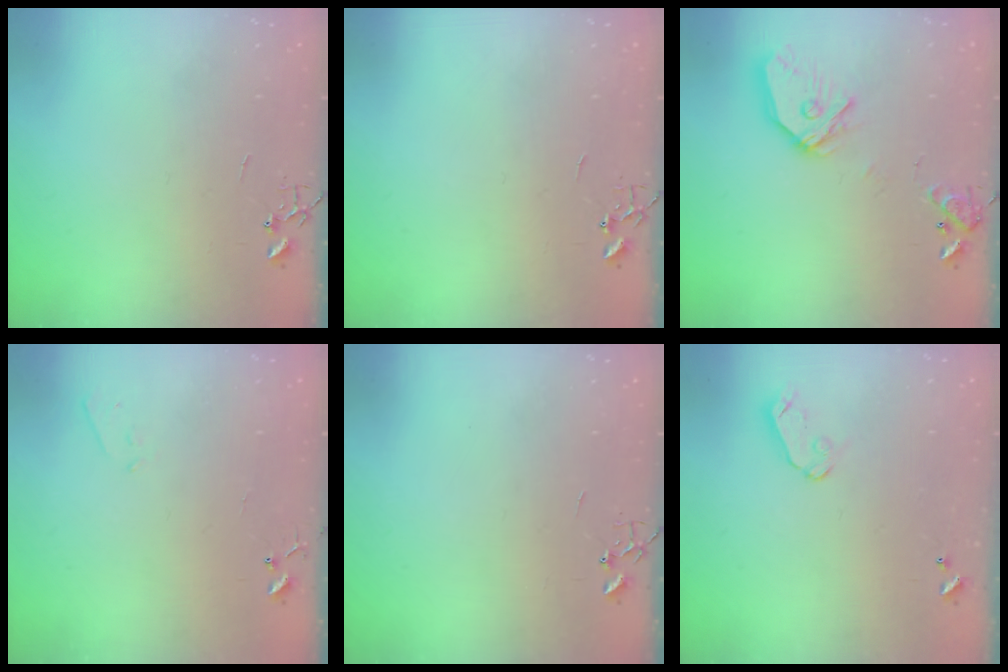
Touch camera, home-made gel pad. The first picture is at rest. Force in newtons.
{"total": 0.0}
{"total": 14.7, "press": 14.6, "slide": 1.9}
{"total": 4.2, "press": 4.2, "slide": 0.6}
{"total": 0.0}
{"total": 5.4, "press": 5.4, "slide": 0.5}